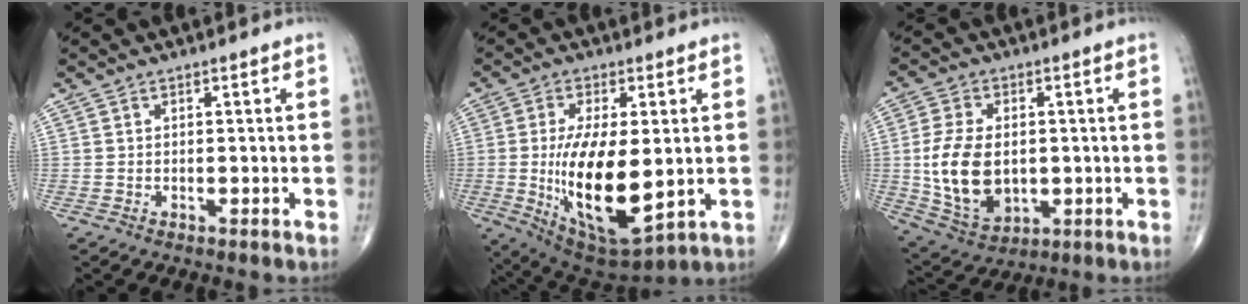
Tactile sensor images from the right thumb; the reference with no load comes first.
{"total": 17.6, "force": [-1.2, 7.2, 16.0], "torque": [-0.282, -0.025, 0.000]}
{"total": 14.0, "force": [-0.5, 9.0, 10.6], "torque": [-0.193, -0.008, 0.008]}